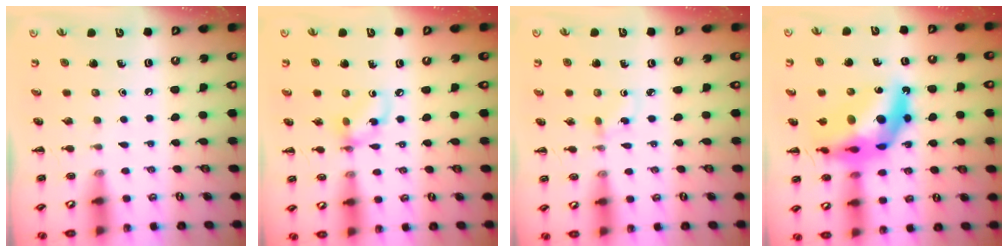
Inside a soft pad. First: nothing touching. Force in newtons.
{"total": 6.2, "press": 6.1, "slide": 0.8}
{"total": 1.3, "press": 1.1, "slide": 0.7}
{"total": 17.5, "press": 16.8, "slide": 4.8}